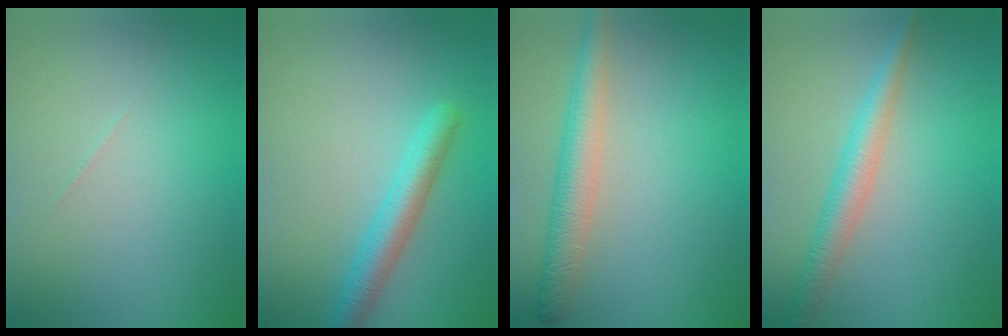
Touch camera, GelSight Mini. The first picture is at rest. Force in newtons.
{"total": 3.4, "press": 3.4, "slide": 0.1}
{"total": 3.8, "press": 3.8, "slide": 0.3}
{"total": 3.3, "press": 3.3, "slide": 0.0}